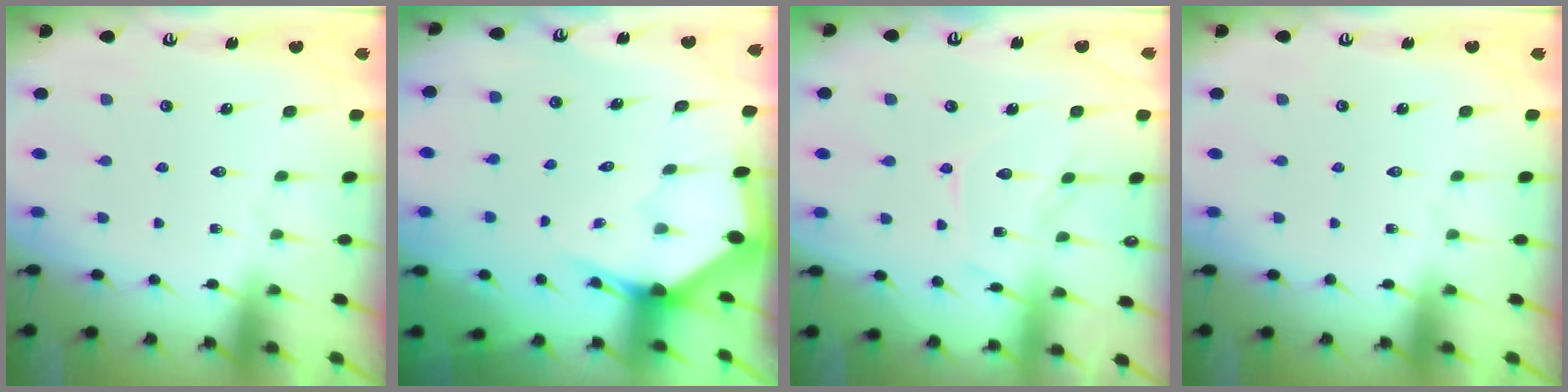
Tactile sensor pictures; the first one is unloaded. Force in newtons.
{"total": 3.1, "press": 3.1, "slide": 0.2}
{"total": 10.5, "press": 10.5, "slide": 0.9}
{"total": 0.0}